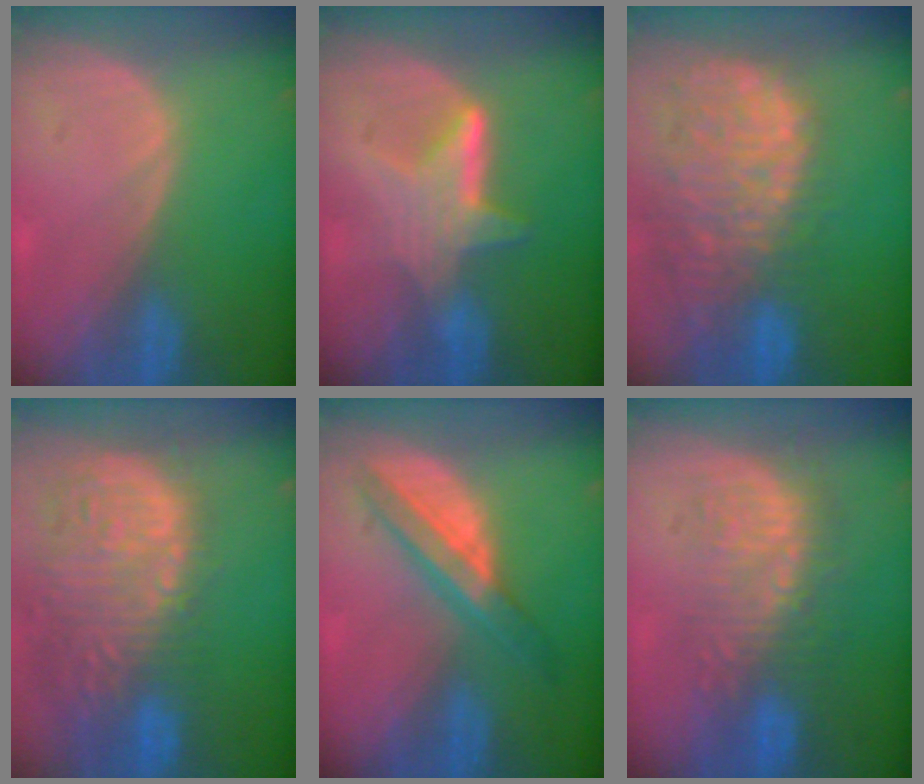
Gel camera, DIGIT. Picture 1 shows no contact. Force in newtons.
{"total": 6.3, "press": 5.8, "slide": 2.6}
{"total": 14.4, "press": 11.8, "slide": 8.3}
{"total": 15.3, "press": 12.6, "slide": 8.7}
{"total": 5.8, "press": 5.8, "slide": 0.1}
{"total": 8.9, "press": 8.7, "slide": 1.9}